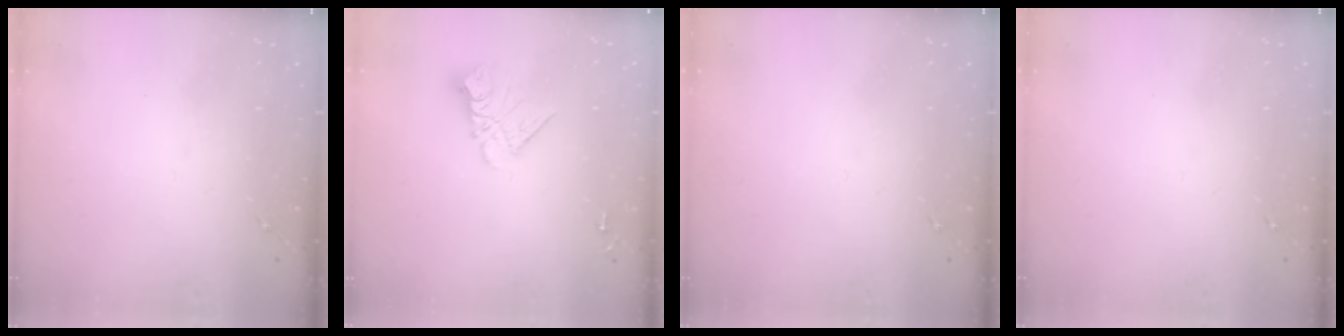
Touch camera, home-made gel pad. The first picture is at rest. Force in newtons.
{"total": 9.8, "press": 9.7, "slide": 0.8}
{"total": 0.0}
{"total": 0.0}